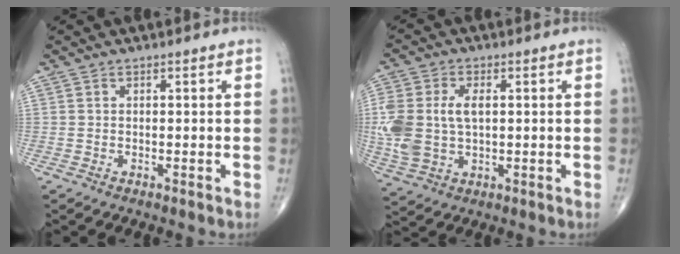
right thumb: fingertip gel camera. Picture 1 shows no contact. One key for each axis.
{"total": 12.6, "fx": 0.8, "fy": 7.8, "fz": 9.8, "tx": -0.236, "ty": 0.007, "tz": 0.024}